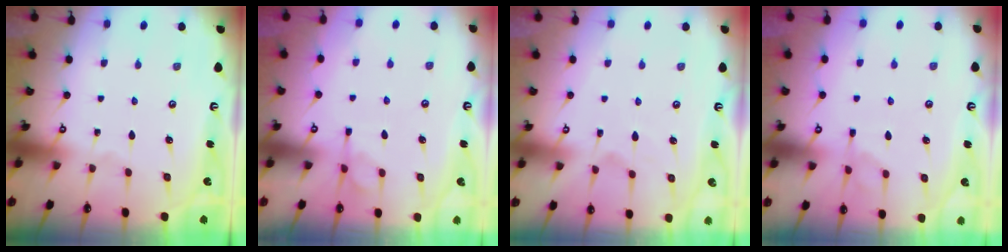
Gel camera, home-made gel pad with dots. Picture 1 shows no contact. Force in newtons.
{"total": 2.9, "press": 2.6, "slide": 1.4}
{"total": 2.7, "press": 2.5, "slide": 1.2}
{"total": 1.6, "press": 1.0, "slide": 1.2}